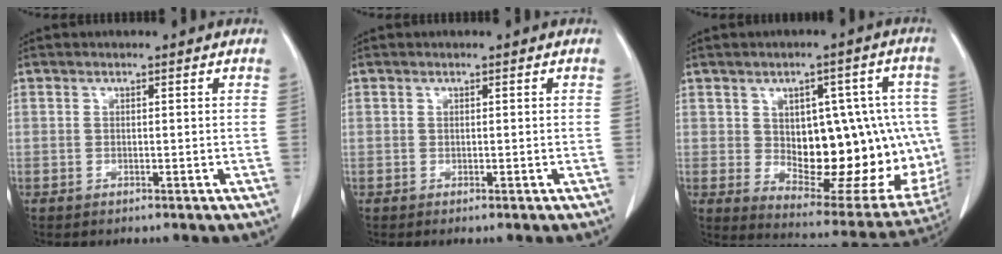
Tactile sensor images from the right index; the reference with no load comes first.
{"total": 0.5, "force": [-0.3, -0.1, 0.4], "torque": [-0.011, -0.001, -0.003]}
{"total": 21.9, "force": [-0.9, 10.3, 19.3], "torque": [-0.215, 0.017, 0.020]}